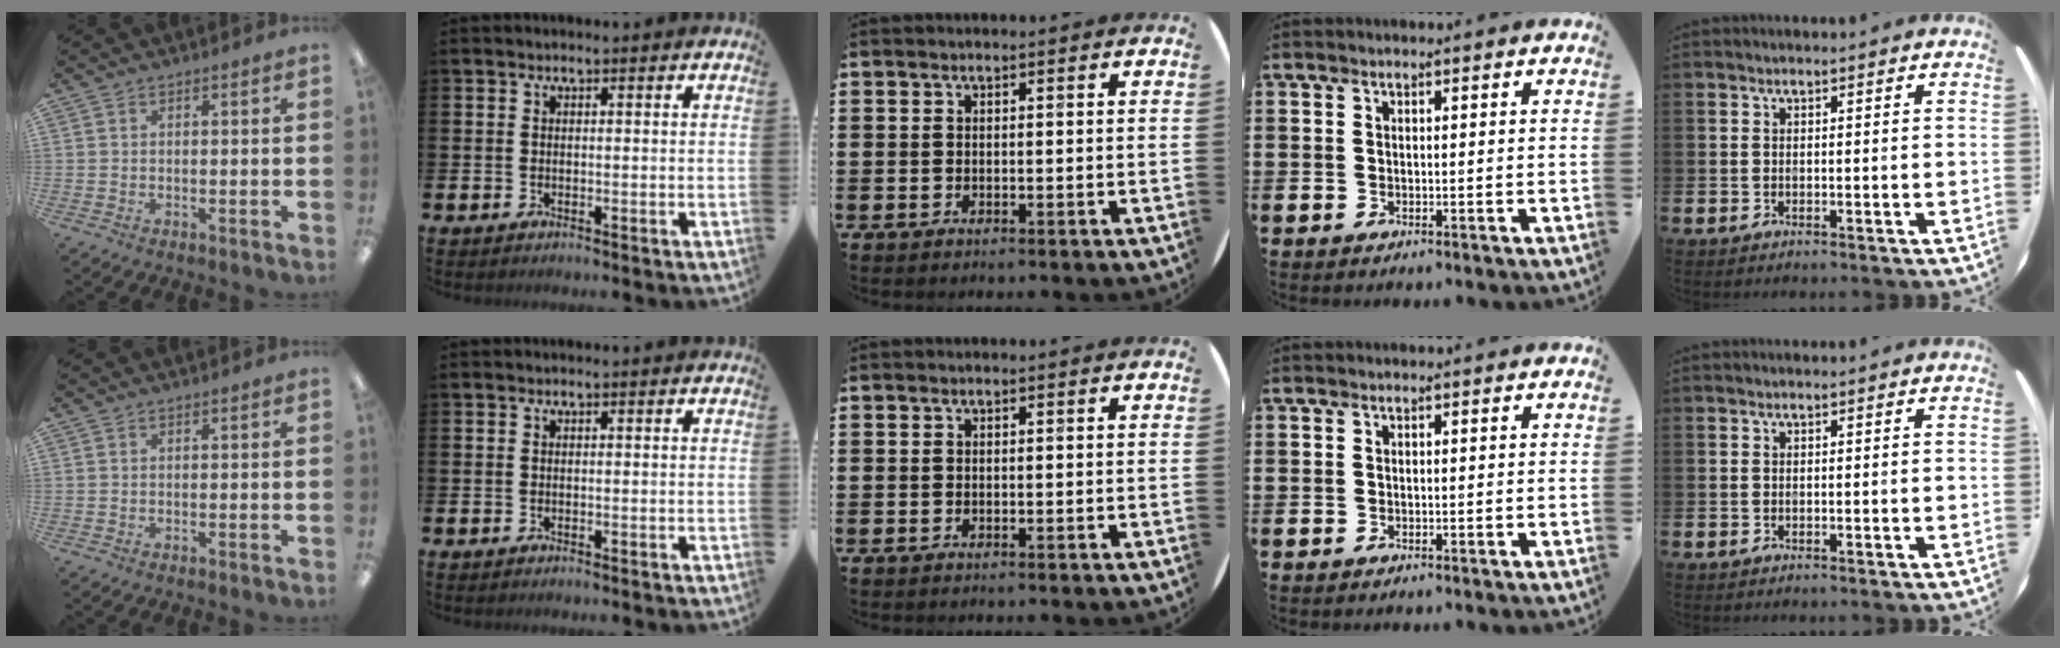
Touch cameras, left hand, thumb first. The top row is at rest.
{}